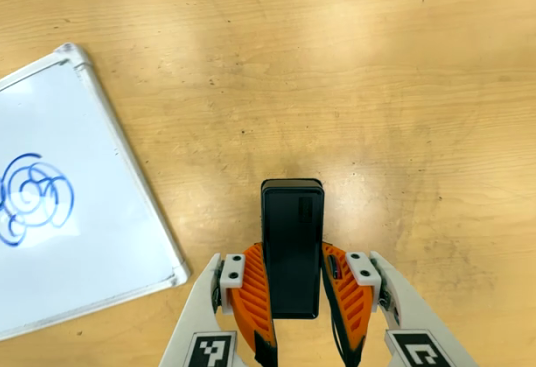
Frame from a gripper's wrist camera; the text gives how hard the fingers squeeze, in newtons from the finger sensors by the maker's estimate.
{"total": 5.7, "left": 4.3, "right": 7.2}